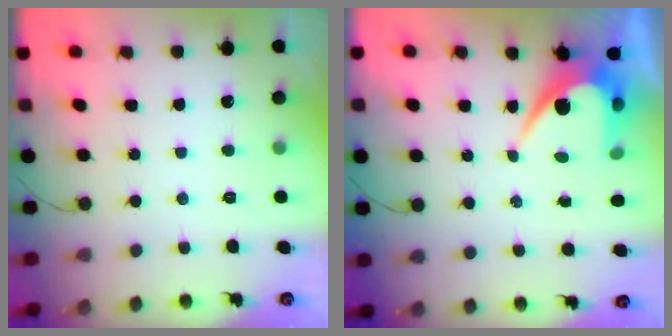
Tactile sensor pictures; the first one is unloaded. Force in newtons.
{"total": 7.4, "press": 7.4, "slide": 0.1}